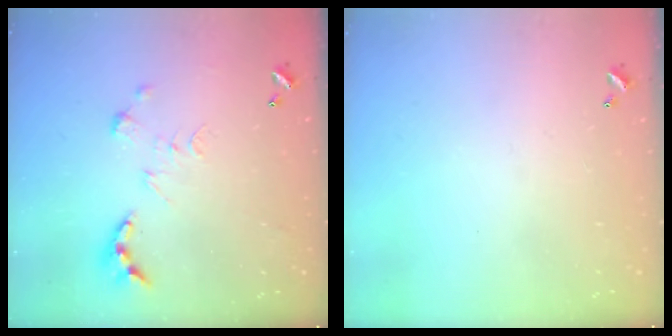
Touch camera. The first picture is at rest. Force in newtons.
{"total": 0.0}